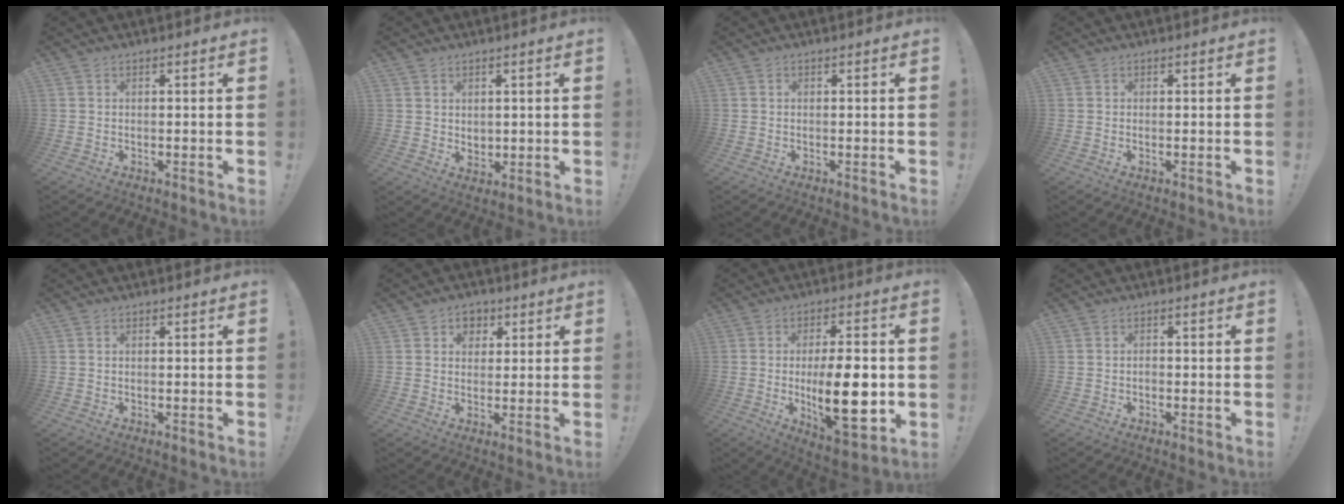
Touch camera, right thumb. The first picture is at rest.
{"total": 3.6, "force": [2.4, 2.6, 0.3], "torque": [0.000, -0.017, 0.045]}
{"total": 0.0}
{"total": 0.0}
{"total": 0.0}
{"total": 5.0, "force": [1.7, 4.3, 1.8], "torque": [-0.022, 0.000, 0.031]}
{"total": 18.7, "force": [-2.2, 6.7, 17.4], "torque": [-0.278, -0.012, -0.032]}
{"total": 1.1, "force": [-0.8, 0.6, 0.5], "torque": [-0.015, 0.005, -0.013]}